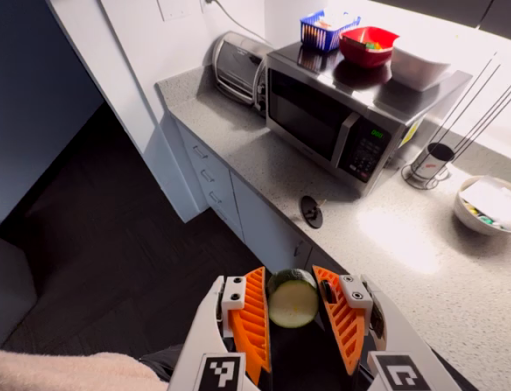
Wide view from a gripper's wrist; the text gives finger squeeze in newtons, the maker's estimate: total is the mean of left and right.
{"total": 9.8, "left": 10.2, "right": 9.4}